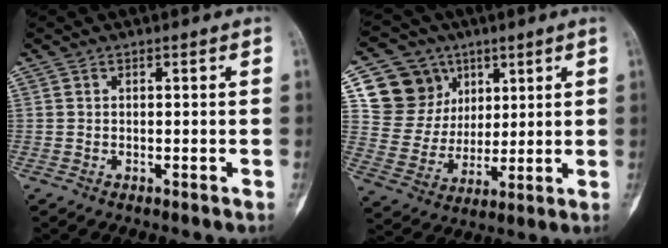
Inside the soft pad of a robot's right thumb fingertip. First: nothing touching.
{"total": 13.7, "force": [6.1, 11.8, 3.4], "torque": [-0.020, -0.021, 0.122]}